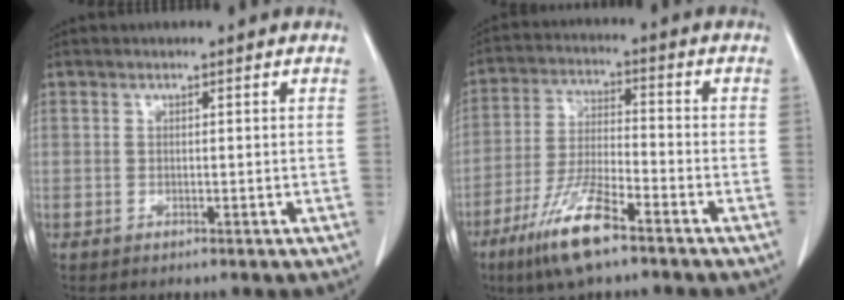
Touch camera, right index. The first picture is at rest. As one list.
[{"total": 10.7, "force": [-6.9, 1.6, 8.1], "torque": [-0.167, -0.024, -0.131]}]